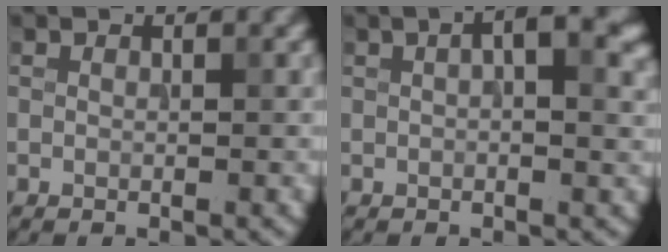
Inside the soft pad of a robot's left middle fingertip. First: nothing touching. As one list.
[{"total": 4.5, "force": [1.2, 1.5, 4.0], "torque": [-0.056, 0.009, 0.015]}]